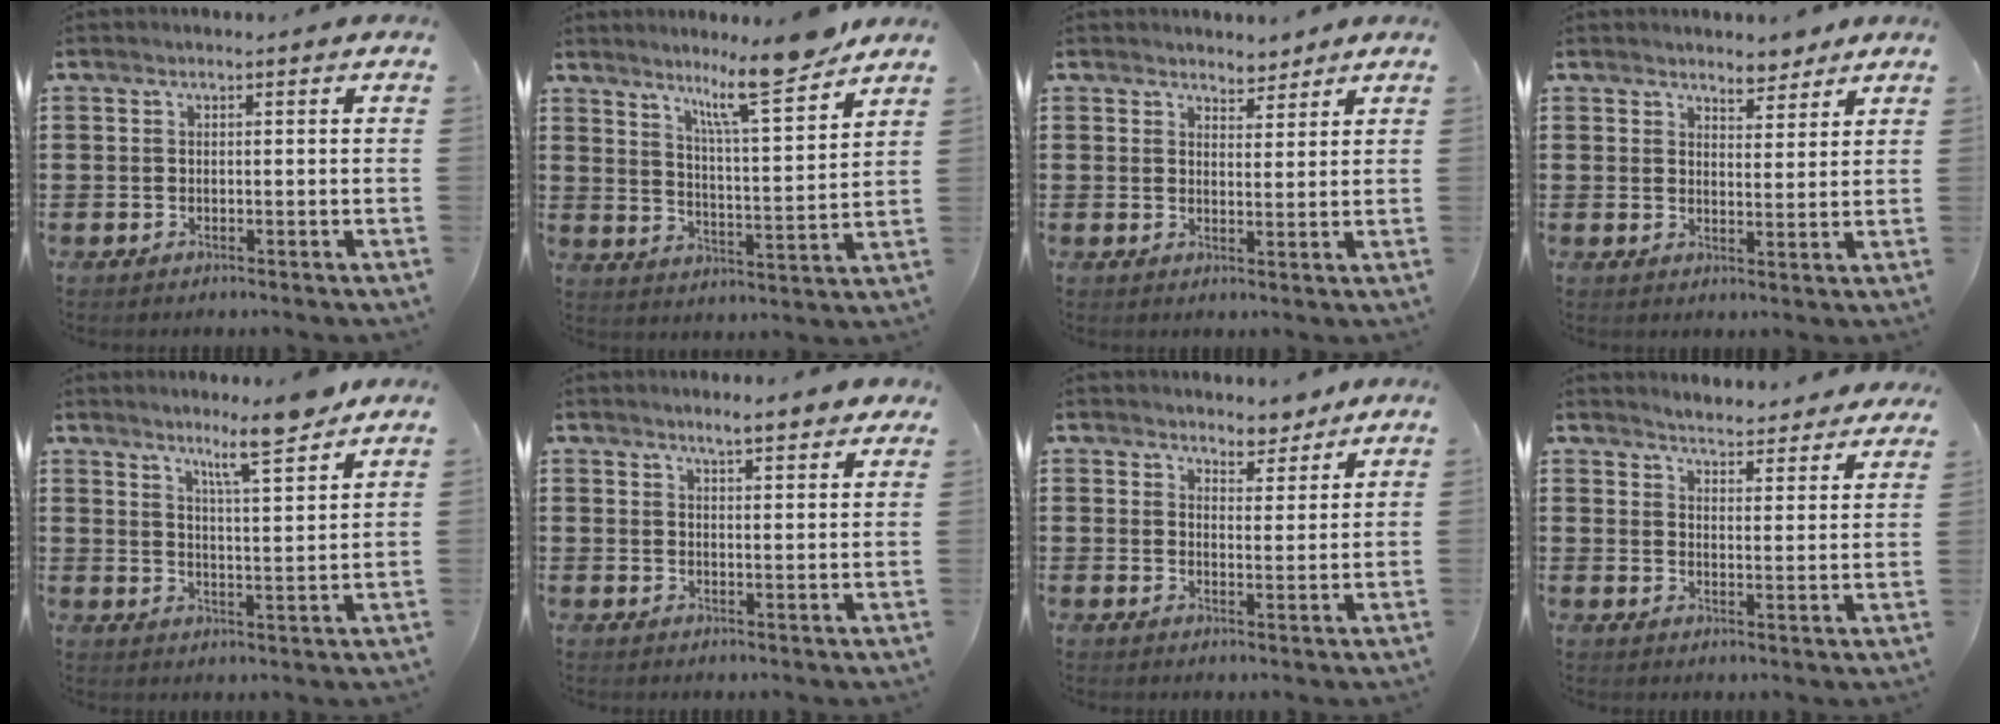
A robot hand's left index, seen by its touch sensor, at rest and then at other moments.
{"total": 10.4, "force": [8.5, 0.7, 5.9], "torque": [-0.107, -0.047, 0.142]}
{"total": 3.0, "force": [2.8, 1.1, 0.0], "torque": [-0.011, -0.001, 0.054]}
{"total": 3.8, "force": [3.6, 1.2, 0.7], "torque": [-0.016, -0.007, 0.067]}
{"total": 7.8, "force": [6.4, 0.3, 4.4], "torque": [-0.079, -0.031, 0.107]}
{"total": 3.4, "force": [3.2, 0.2, 1.1], "torque": [-0.031, -0.003, 0.057]}
{"total": 4.0, "force": [3.8, 1.2, 0.2], "torque": [-0.011, -0.013, 0.070]}
{"total": 3.8, "force": [3.8, -0.3, -0.2], "torque": [-0.016, -0.025, 0.064]}